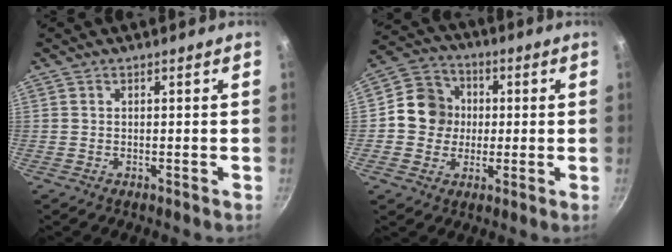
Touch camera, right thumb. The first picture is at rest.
{"total": 9.9, "force": [0.2, 9.1, 3.8], "torque": [-0.028, 0.017, -0.015]}